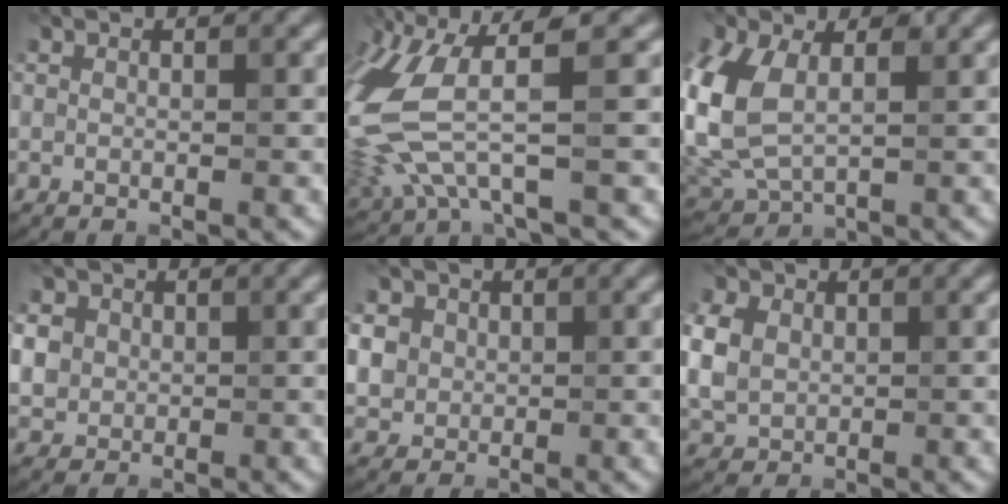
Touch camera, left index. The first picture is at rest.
{"total": 8.1, "force": [0.7, 2.7, 7.6], "torque": [-0.199, -0.009, 0.009]}
{"total": 8.9, "force": [1.1, 5.7, 6.8], "torque": [-0.182, -0.003, 0.021]}
{"total": 6.3, "force": [1.7, 5.5, 2.6], "torque": [-0.061, 0.023, 0.015]}
{"total": 7.0, "force": [2.3, 5.9, 2.8], "torque": [-0.065, 0.025, 0.023]}
{"total": 6.1, "force": [1.2, 5.0, 3.3], "torque": [-0.087, 0.022, 0.013]}